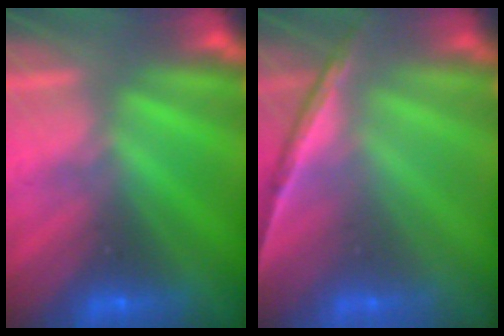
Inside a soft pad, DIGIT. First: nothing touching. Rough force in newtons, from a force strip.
{"total": 1.6}